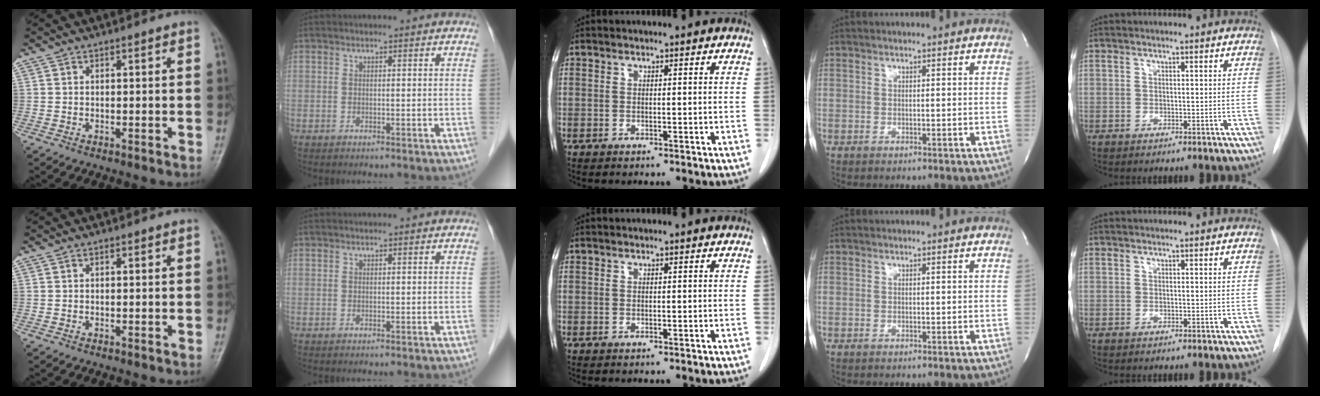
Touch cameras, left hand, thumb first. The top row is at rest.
{}